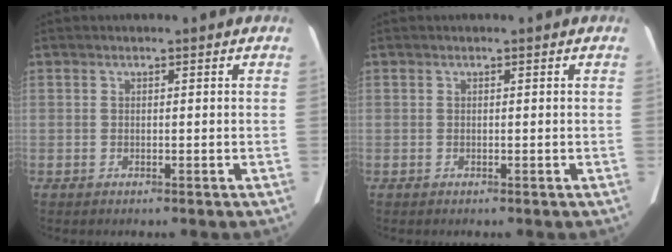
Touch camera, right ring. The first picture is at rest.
{"total": 0.0}